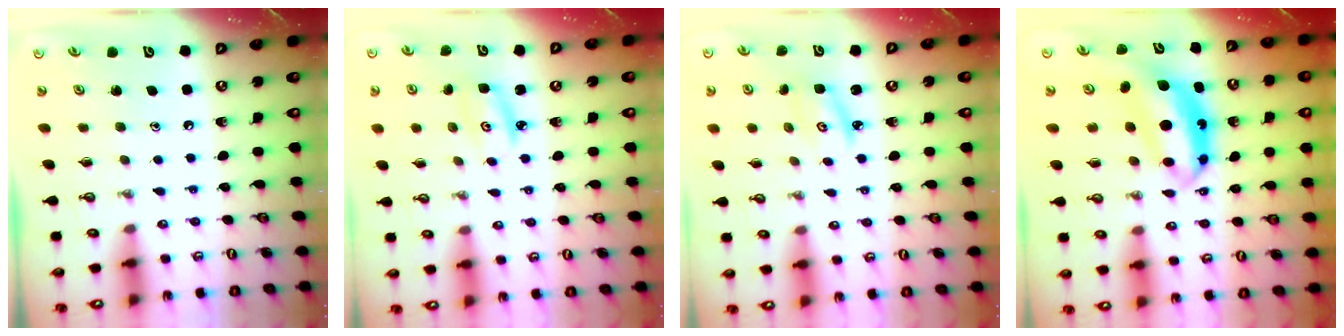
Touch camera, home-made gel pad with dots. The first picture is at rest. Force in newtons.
{"total": 3.3, "press": 3.3, "slide": 0.5}
{"total": 2.8, "press": 2.8, "slide": 0.2}
{"total": 8.3, "press": 8.3, "slide": 0.7}